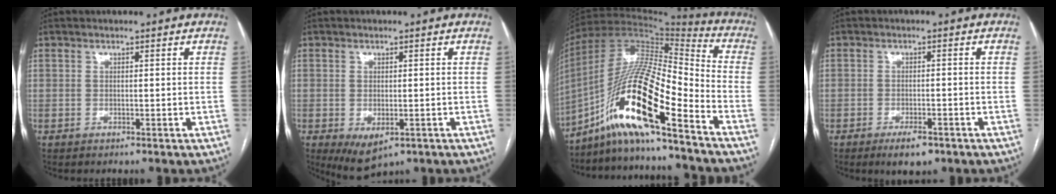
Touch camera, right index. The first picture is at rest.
{"total": 5.4, "force": [-2.3, 2.8, 4.0], "torque": [-0.062, -0.013, -0.023]}
{"total": 18.6, "force": [-10.4, 1.9, 15.3], "torque": [-0.299, 0.001, -0.192]}
{"total": 4.0, "force": [-2.6, 1.3, 2.7], "torque": [-0.047, -0.002, -0.036]}